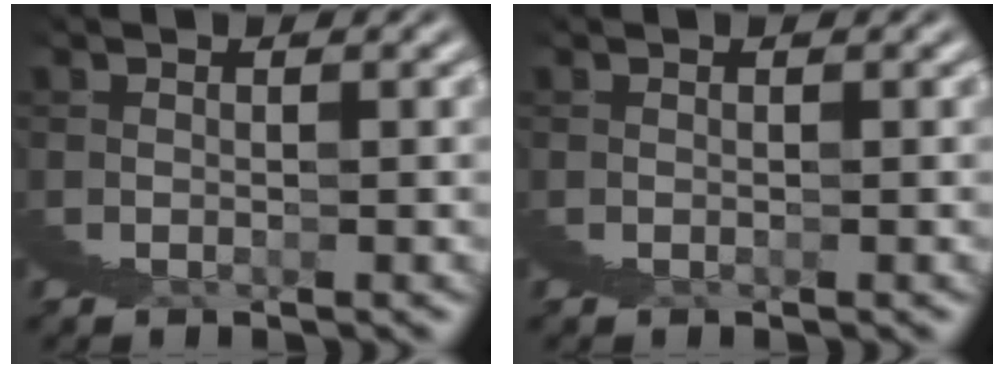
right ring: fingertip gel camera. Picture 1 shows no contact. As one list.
[{"total": 0.0}]